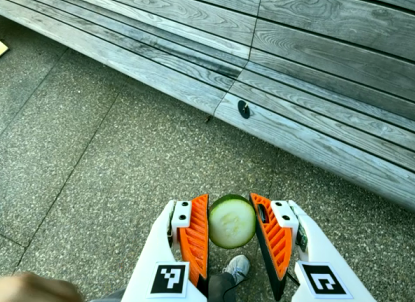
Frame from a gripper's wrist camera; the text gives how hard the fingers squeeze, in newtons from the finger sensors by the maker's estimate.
{"total": 12.9, "left": 13.0, "right": 12.9}